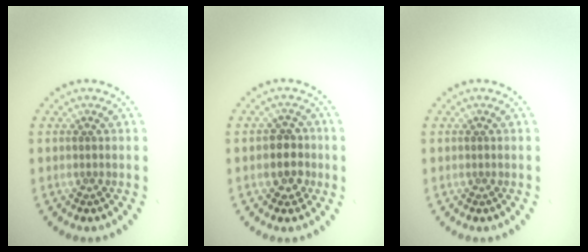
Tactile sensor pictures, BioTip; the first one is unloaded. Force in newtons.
{"total": 2.7, "press": 2.5, "slide": 1.0}
{"total": 0.0}